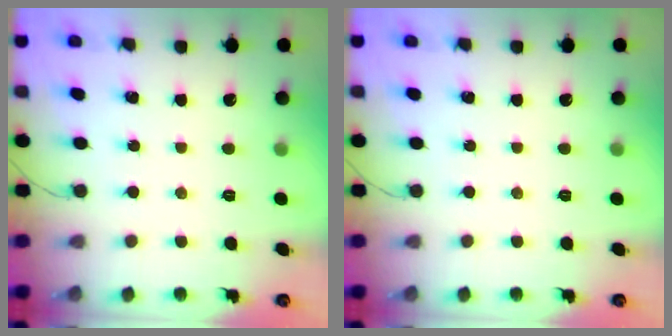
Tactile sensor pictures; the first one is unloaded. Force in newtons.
{"total": 0.0}